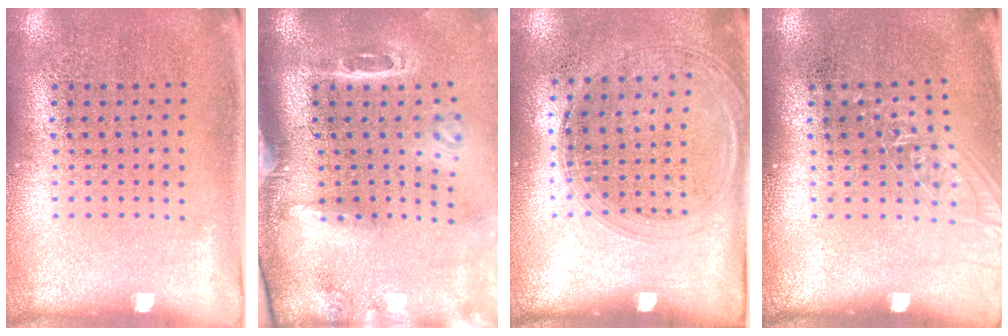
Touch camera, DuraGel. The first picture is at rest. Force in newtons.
{"total": 3.2, "press": 2.2, "slide": 2.3}
{"total": 1.3, "press": 1.2, "slide": 0.6}
{"total": 1.0, "press": 1.0, "slide": 0.3}